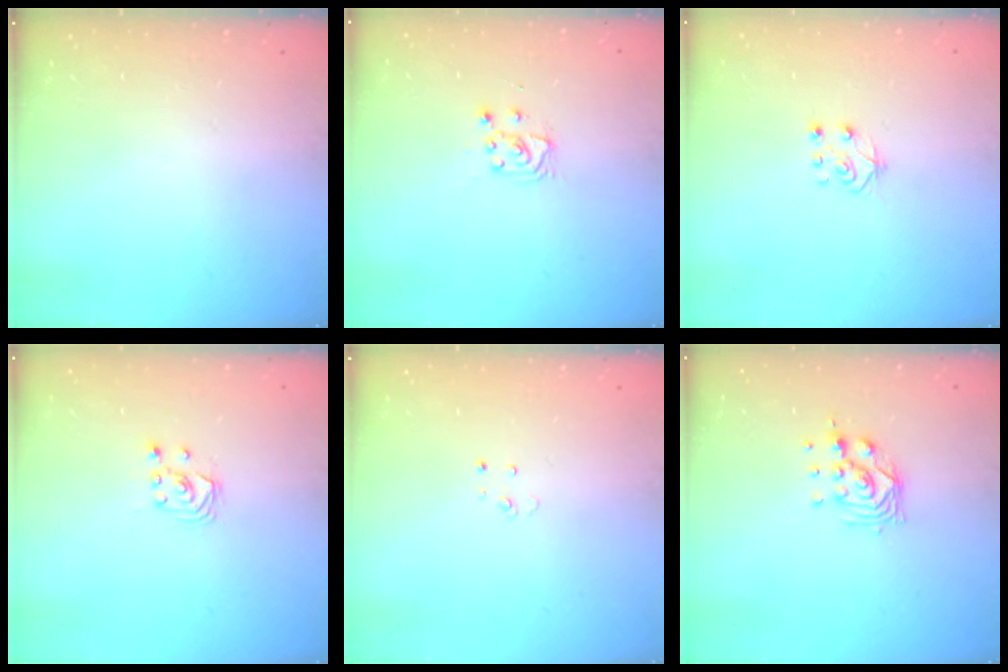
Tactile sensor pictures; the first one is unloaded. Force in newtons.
{"total": 4.9, "press": 4.9, "slide": 0.5}
{"total": 6.9, "press": 6.9, "slide": 0.6}
{"total": 2.6, "press": 2.6, "slide": 0.3}
{"total": 2.5, "press": 2.5, "slide": 0.2}
{"total": 8.5, "press": 8.5, "slide": 0.8}